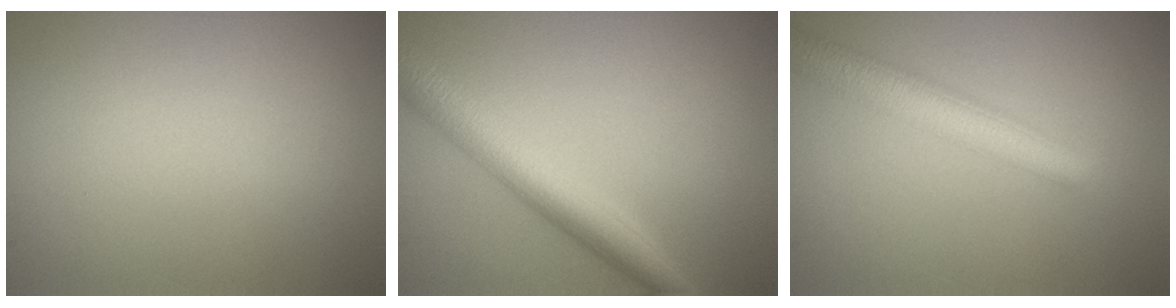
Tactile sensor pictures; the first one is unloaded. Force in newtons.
{"total": 5.1, "press": 5.1, "slide": 0.1}
{"total": 4.5, "press": 4.5, "slide": 0.2}